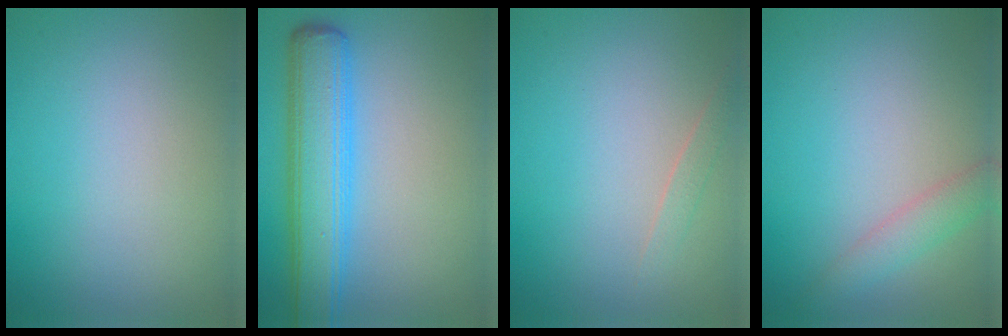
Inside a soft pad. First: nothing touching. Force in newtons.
{"total": 6.5, "press": 6.5, "slide": 0.1}
{"total": 0.8, "press": 0.8, "slide": 0.0}
{"total": 2.1, "press": 2.1, "slide": 0.1}